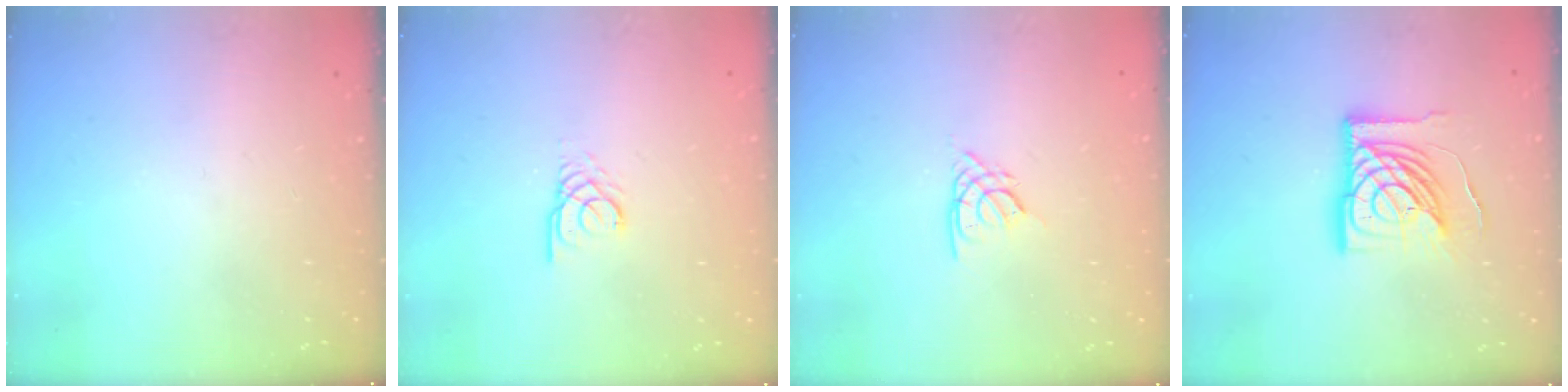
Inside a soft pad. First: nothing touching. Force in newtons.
{"total": 2.7, "press": 2.7, "slide": 0.1}
{"total": 2.2, "press": 2.1, "slide": 0.5}
{"total": 17.5, "press": 17.4, "slide": 2.2}